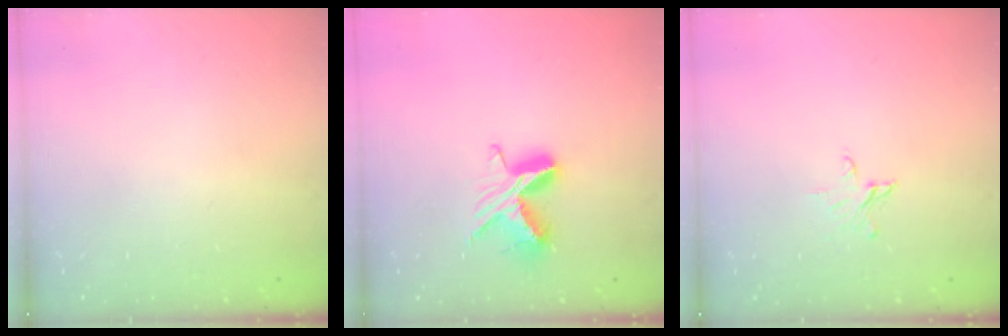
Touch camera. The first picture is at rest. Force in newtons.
{"total": 9.5, "press": 9.4, "slide": 0.5}
{"total": 2.9, "press": 2.9, "slide": 0.3}